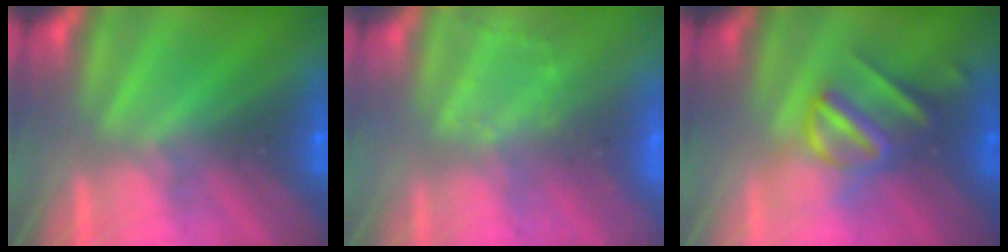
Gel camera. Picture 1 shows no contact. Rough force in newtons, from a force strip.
{"total": 2.9}
{"total": 3.0}